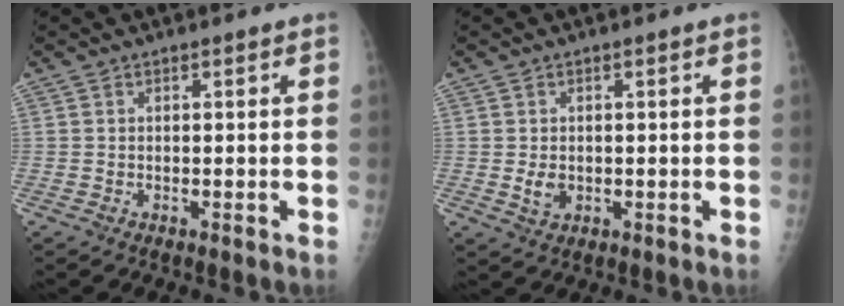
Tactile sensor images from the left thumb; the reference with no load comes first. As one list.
[{"total": 3.3, "force": [-0.2, 2.5, 2.1], "torque": [-0.032, -0.004, 0.003]}]